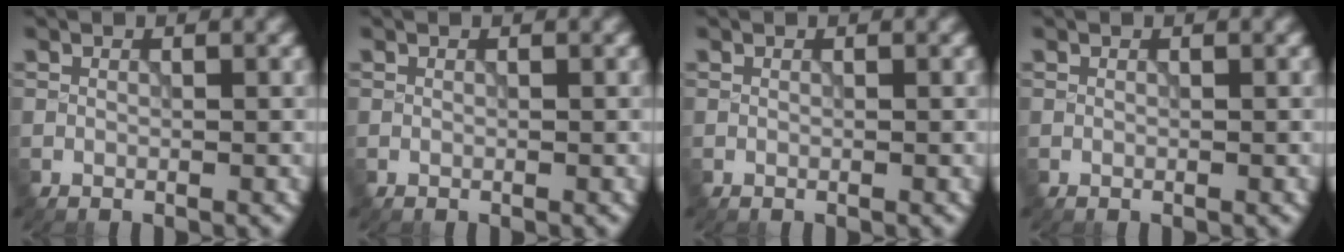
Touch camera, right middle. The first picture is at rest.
{"total": 0.0}
{"total": 0.0}
{"total": 0.0}